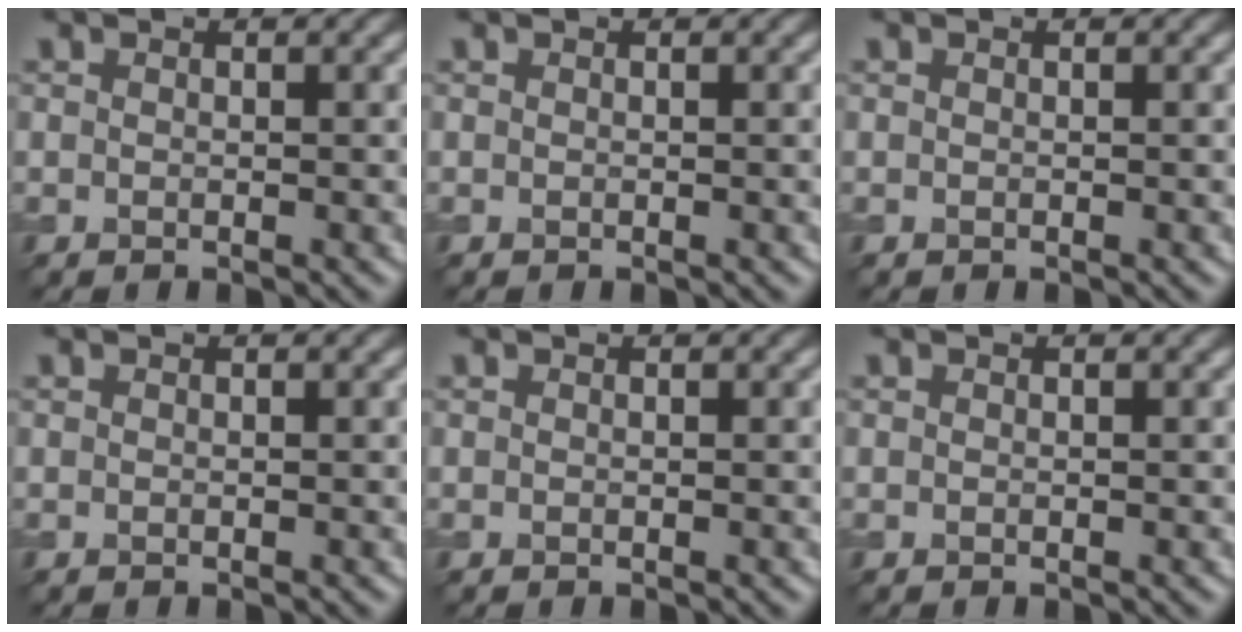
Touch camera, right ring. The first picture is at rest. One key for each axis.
{"total": 0.0}
{"total": 0.0}
{"total": 0.0}
{"total": 0.0}
{"total": 0.0}